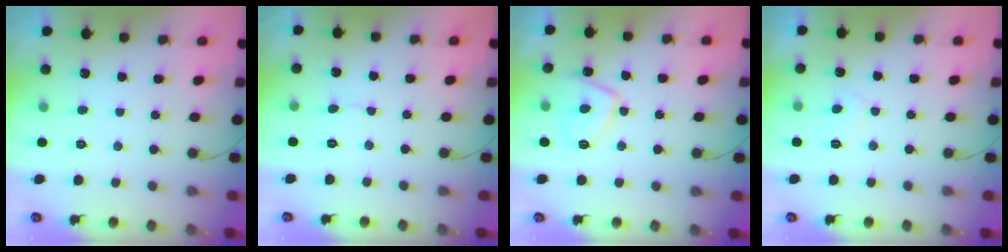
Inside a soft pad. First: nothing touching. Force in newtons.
{"total": 3.1, "press": 3.1, "slide": 0.3}
{"total": 8.9, "press": 8.8, "slide": 1.2}
{"total": 5.4, "press": 5.4, "slide": 0.5}